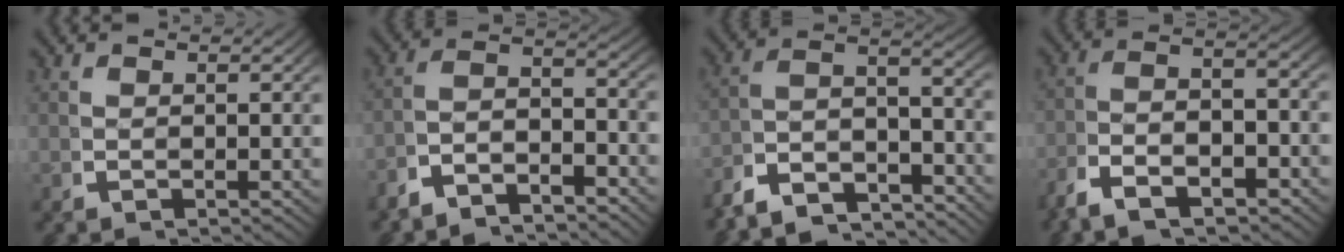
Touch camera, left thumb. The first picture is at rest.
{"total": 5.4, "force": [-2.5, 3.0, 3.7], "torque": [-0.057, -0.015, -0.050]}
{"total": 9.7, "force": [-4.7, 5.6, 6.3], "torque": [-0.110, -0.034, -0.074]}
{"total": 5.9, "force": [-1.9, 3.0, 4.7], "torque": [-0.089, -0.005, -0.037]}